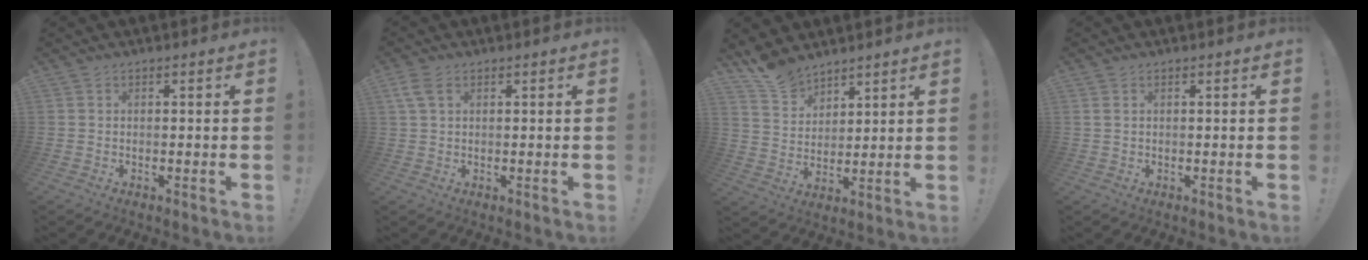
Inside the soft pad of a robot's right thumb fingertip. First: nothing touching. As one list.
[{"total": 4.1, "force": [1.7, 2.2, 2.9], "torque": [-0.065, 0.007, 0.036]}, {"total": 9.5, "force": [8.2, 4.4, 1.8], "torque": [-0.044, -0.061, 0.162]}, {"total": 1.2, "force": [0.6, 0.6, 0.8], "torque": [-0.024, 0.004, 0.014]}]